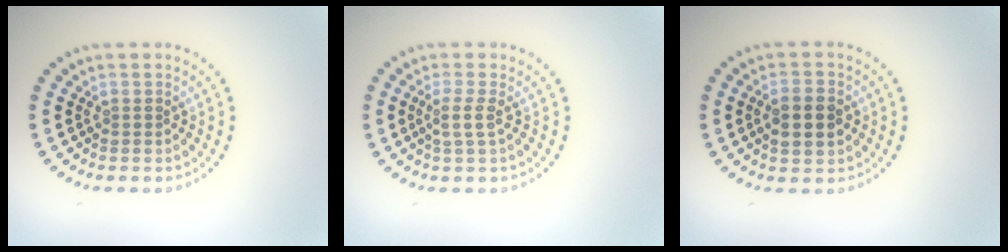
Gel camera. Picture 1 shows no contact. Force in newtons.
{"total": 1.8, "press": 1.4, "slide": 1.1}
{"total": 3.7, "press": 3.7, "slide": 0.2}